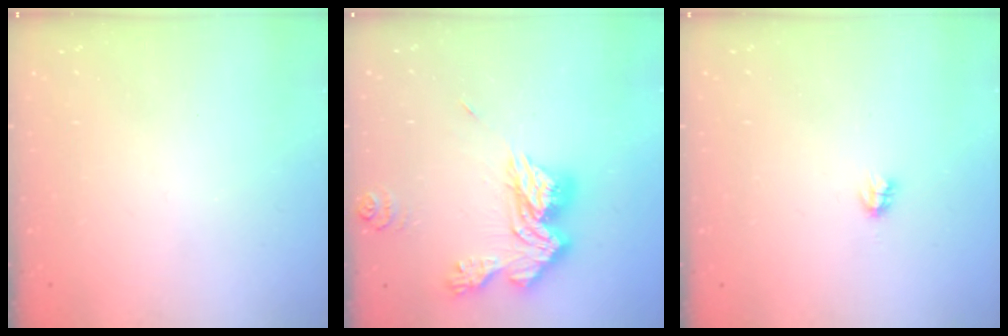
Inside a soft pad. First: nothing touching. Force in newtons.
{"total": 16.0, "press": 16.0, "slide": 1.5}
{"total": 2.2, "press": 2.2, "slide": 0.2}